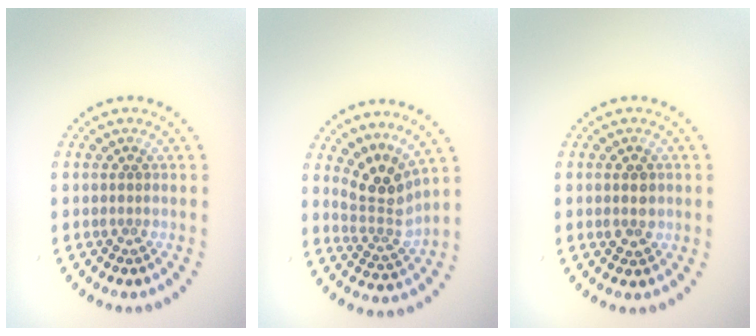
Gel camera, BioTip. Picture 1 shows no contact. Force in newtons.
{"total": 3.6, "press": 2.5, "slide": 2.6}
{"total": 1.7, "press": 1.7, "slide": 0.2}